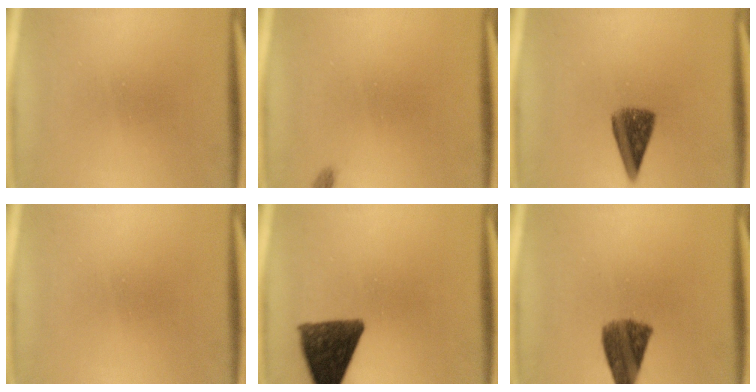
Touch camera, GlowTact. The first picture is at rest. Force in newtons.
{"total": 1.1}
{"total": 5.6}
{"total": 0.0}
{"total": 10.8}
{"total": 7.6}